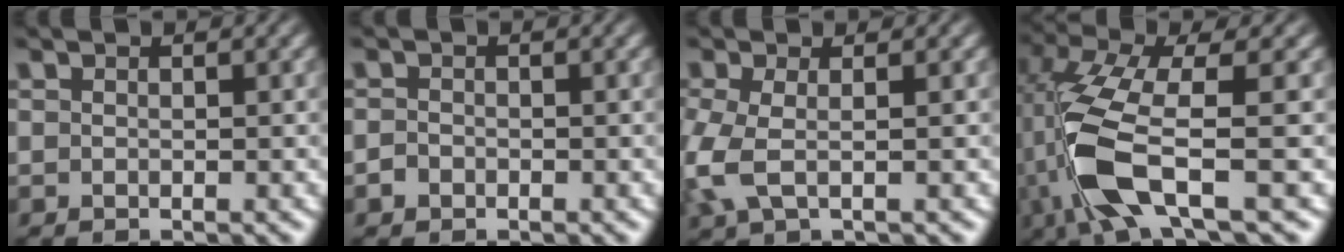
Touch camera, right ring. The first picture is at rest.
{"total": 0.8, "force": [-0.7, 0.4, -0.1], "torque": [0.001, -0.006, -0.010]}
{"total": 3.3, "force": [-0.3, 2.0, 2.7], "torque": [-0.085, -0.012, 0.003]}
{"total": 7.7, "force": [-0.4, 3.2, 7.0], "torque": [-0.170, -0.017, 0.001]}